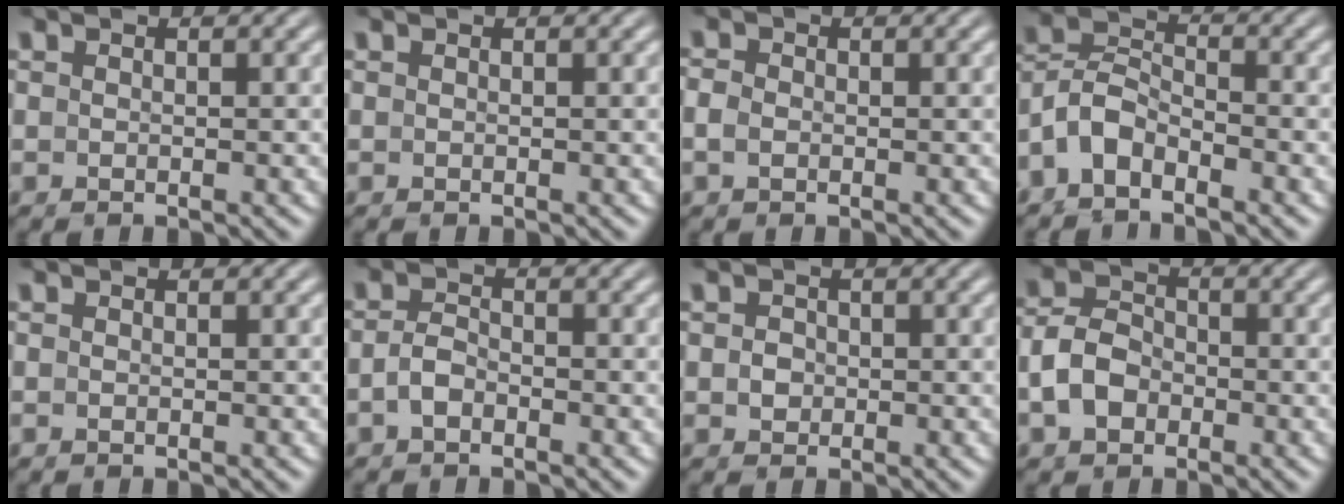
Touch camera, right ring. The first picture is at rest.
{"total": 0.0}
{"total": 1.0, "force": [-0.2, 0.7, 0.6], "torque": [-0.018, -0.003, -0.005]}
{"total": 7.2, "force": [-2.5, 6.2, 2.8], "torque": [-0.086, -0.022, -0.050]}
{"total": 0.0}
{"total": 1.8, "force": [-1.0, 1.1, 1.1], "torque": [-0.031, -0.010, -0.012]}
{"total": 1.0, "force": [0.2, 1.0, 0.2], "torque": [-0.013, -0.002, 0.005]}
{"total": 4.9, "force": [-1.2, 4.1, 2.5], "torque": [-0.055, -0.013, -0.015]}